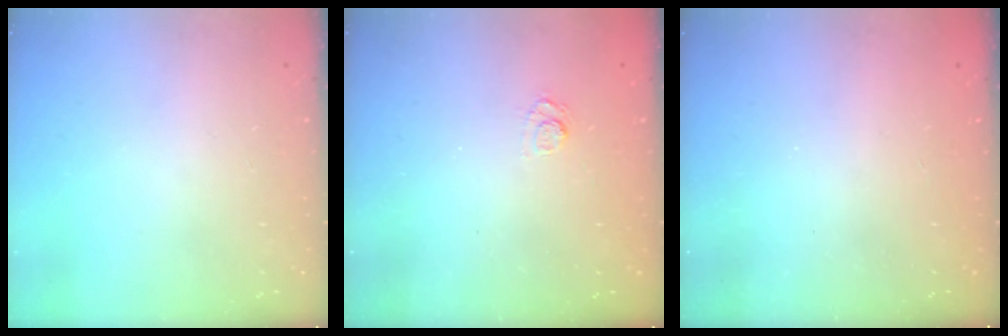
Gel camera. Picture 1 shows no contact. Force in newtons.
{"total": 2.4, "press": 2.0, "slide": 1.3}
{"total": 2.5, "press": 2.4, "slide": 0.8}